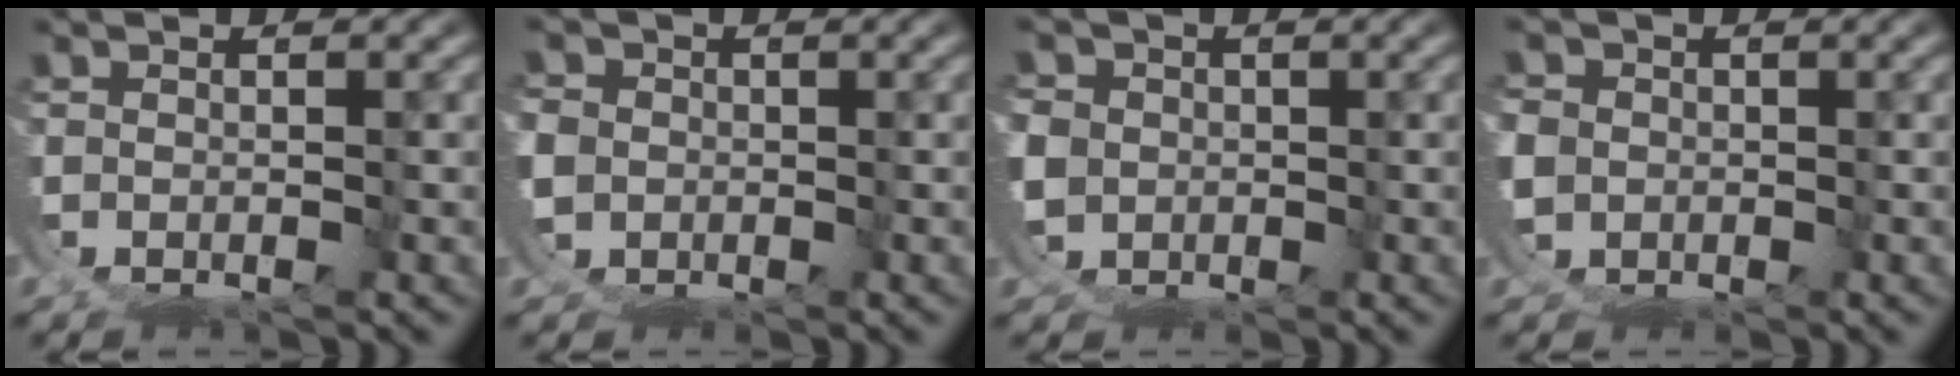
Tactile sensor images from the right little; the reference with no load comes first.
{"total": 3.8, "force": [-0.6, 3.4, 1.6], "torque": [-0.053, -0.025, -0.004]}
{"total": 5.8, "force": [-0.5, 5.2, 2.6], "torque": [-0.073, -0.028, 0.000]}
{"total": 3.7, "force": [-0.5, 3.3, 1.6], "torque": [-0.052, -0.024, -0.003]}